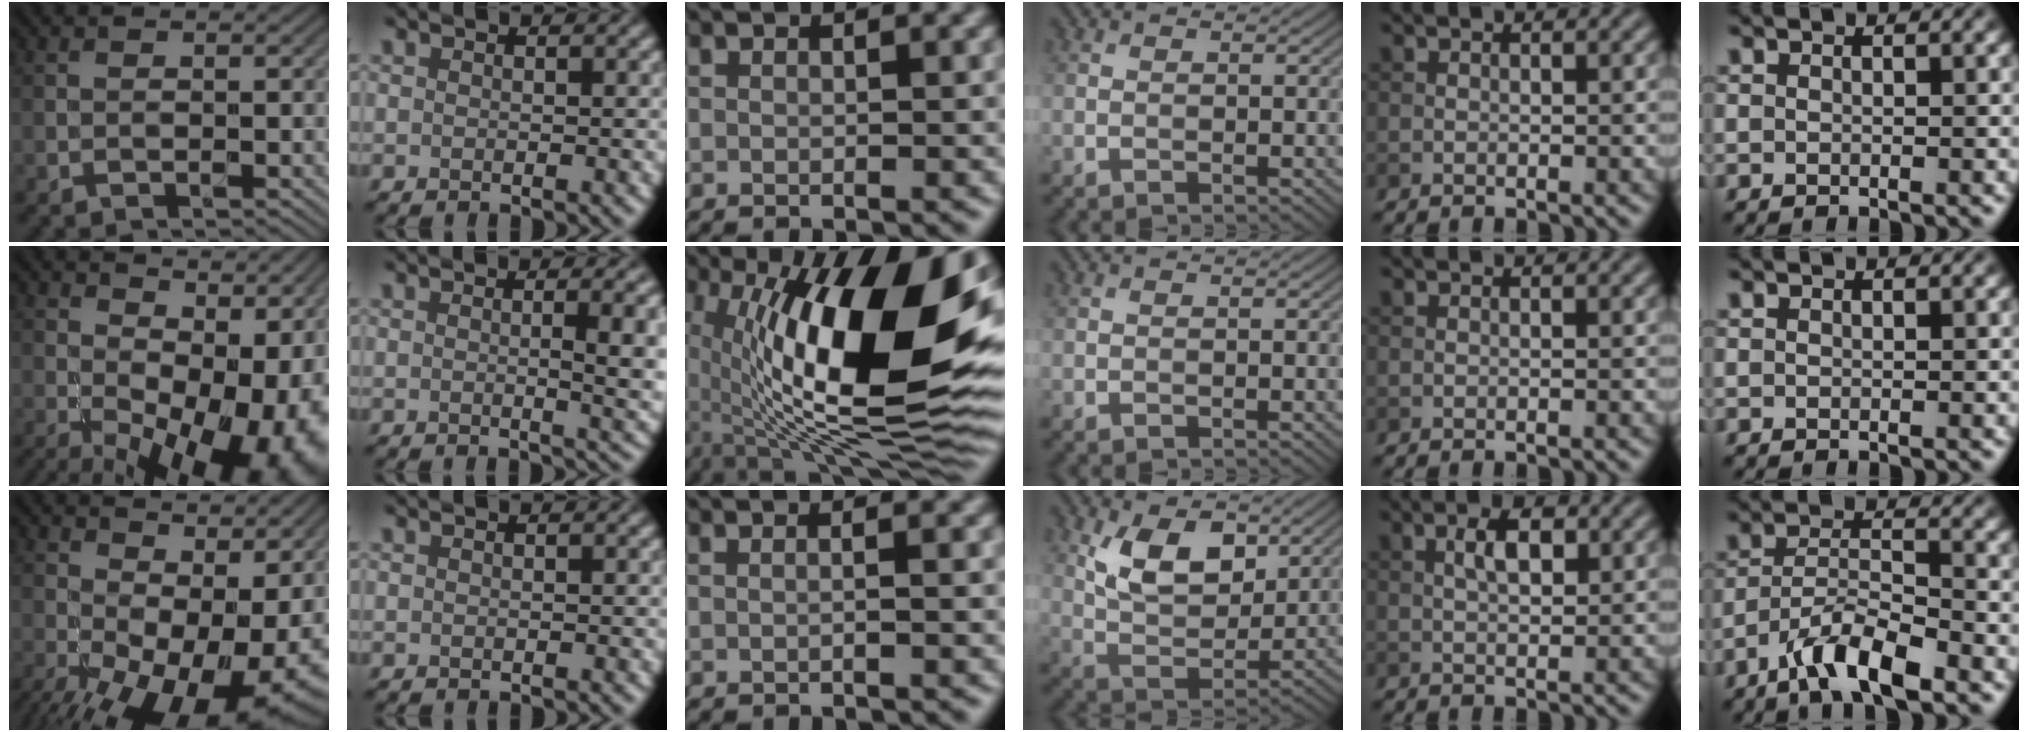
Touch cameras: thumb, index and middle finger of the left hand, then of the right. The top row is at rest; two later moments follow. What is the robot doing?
{"motion": "unscrew", "object": "dispenser bottle"}